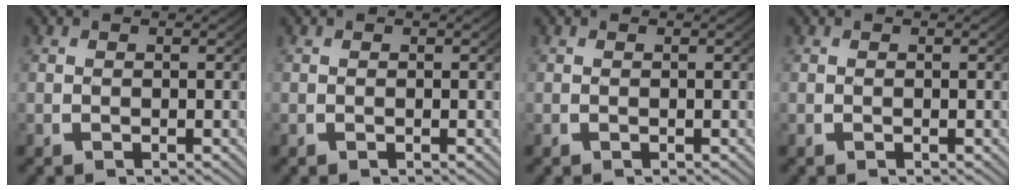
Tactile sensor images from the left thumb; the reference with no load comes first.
{"total": 0.0}
{"total": 0.0}
{"total": 0.0}